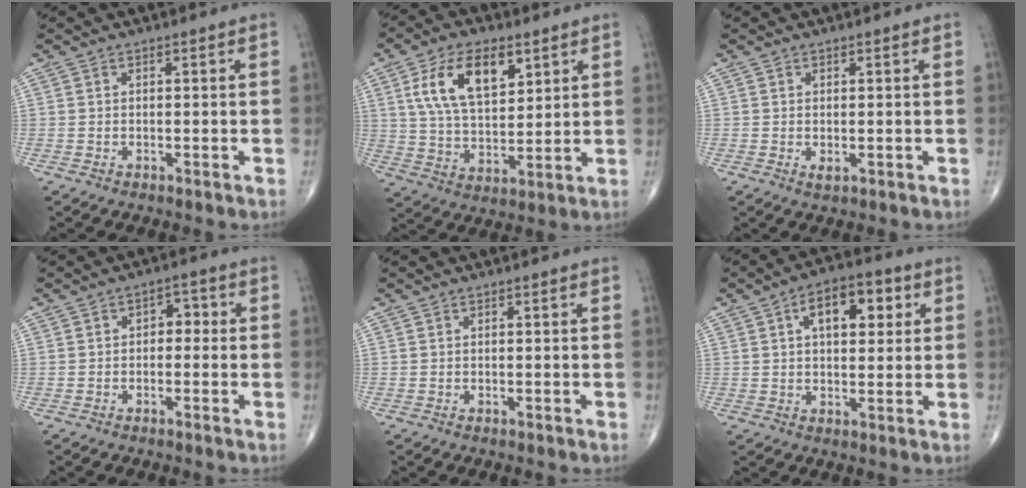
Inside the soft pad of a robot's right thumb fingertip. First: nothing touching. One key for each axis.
{"total": 13.8, "fx": 5.9, "fy": 7.2, "fz": 10.2, "tx": -0.170, "ty": -0.017, "tz": 0.115}
{"total": 0.9, "fx": 0.0, "fy": 0.4, "fz": 0.8, "tx": -0.015, "ty": -0.005, "tz": 0.001}
{"total": 3.0, "fx": -0.1, "fy": 2.1, "fz": 2.2, "tx": -0.009, "ty": 0.014, "tz": -0.013}
{"total": 0.0}
{"total": 10.6, "fx": 3.5, "fy": 5.6, "fz": 8.3, "tx": -0.095, "ty": 0.010, "tz": 0.048}